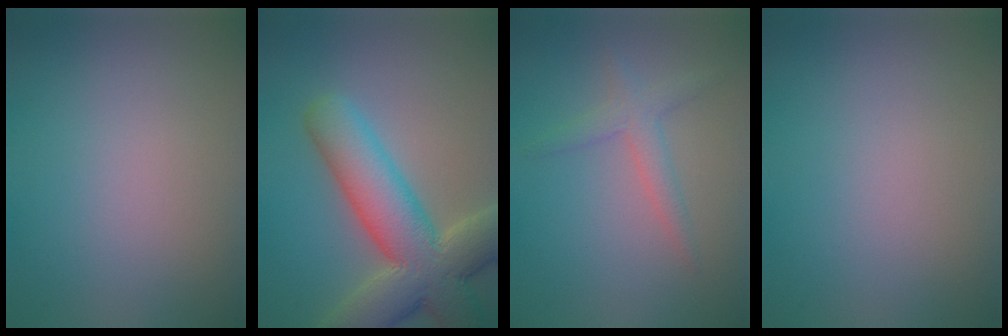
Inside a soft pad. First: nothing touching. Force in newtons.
{"total": 10.1, "press": 10.0, "slide": 0.8}
{"total": 2.1, "press": 2.1, "slide": 0.2}
{"total": 0.0}